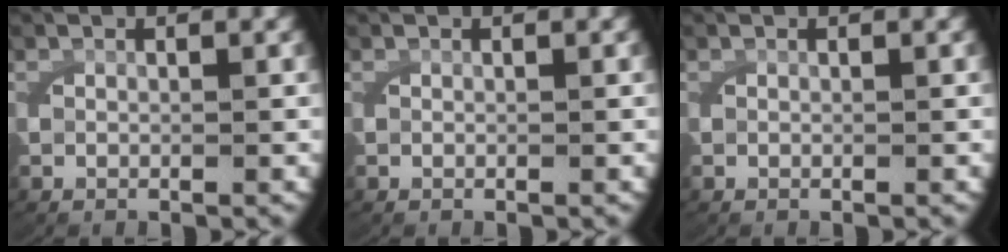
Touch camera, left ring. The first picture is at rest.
{"total": 0.0}
{"total": 0.0}